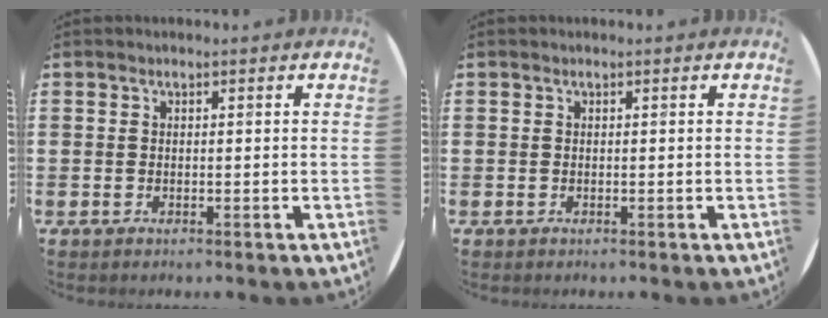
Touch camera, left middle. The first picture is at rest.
{"total": 0.0}